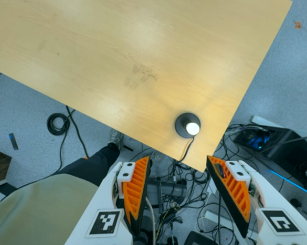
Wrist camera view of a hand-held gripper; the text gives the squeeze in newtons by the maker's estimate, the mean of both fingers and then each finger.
{"total": 0.0}